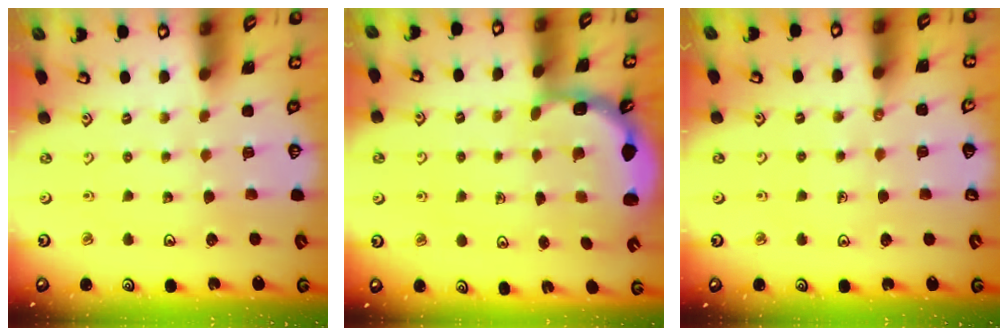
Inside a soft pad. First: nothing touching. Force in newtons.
{"total": 3.3, "press": 2.5, "slide": 2.2}
{"total": 2.7, "press": 2.7, "slide": 0.5}